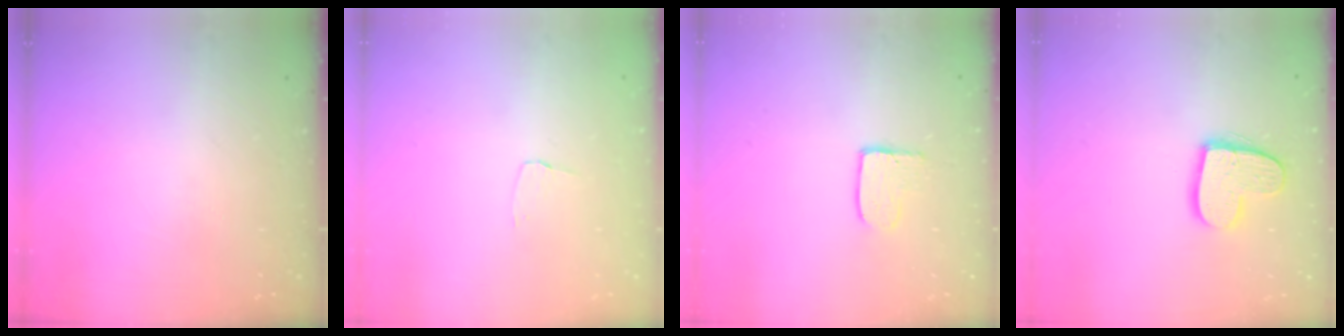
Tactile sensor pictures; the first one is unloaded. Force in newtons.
{"total": 2.6, "press": 2.6, "slide": 0.2}
{"total": 3.6, "press": 3.6, "slide": 0.3}
{"total": 13.1, "press": 13.1, "slide": 0.9}